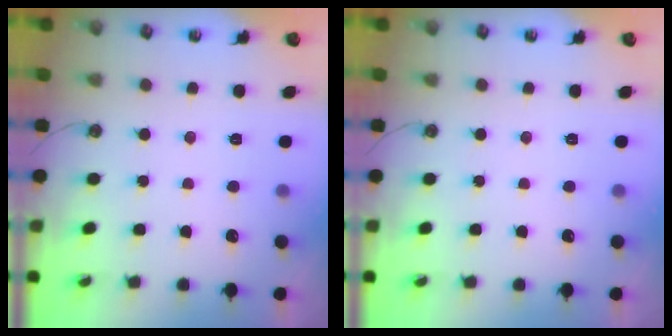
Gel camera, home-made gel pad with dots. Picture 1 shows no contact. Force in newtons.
{"total": 0.0}